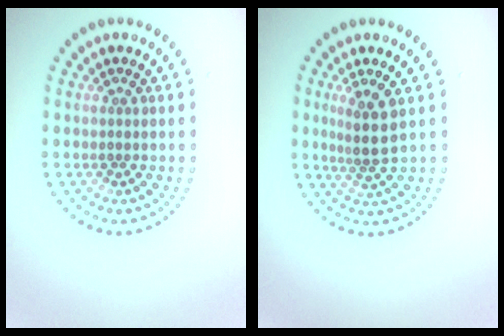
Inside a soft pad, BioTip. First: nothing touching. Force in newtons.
{"total": 2.8, "press": 2.3, "slide": 1.6}